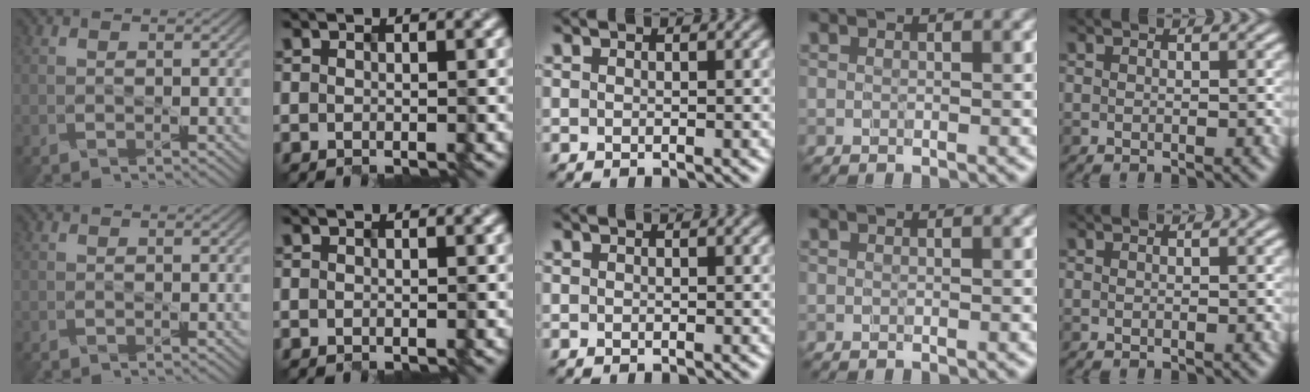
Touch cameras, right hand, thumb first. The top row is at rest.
{}